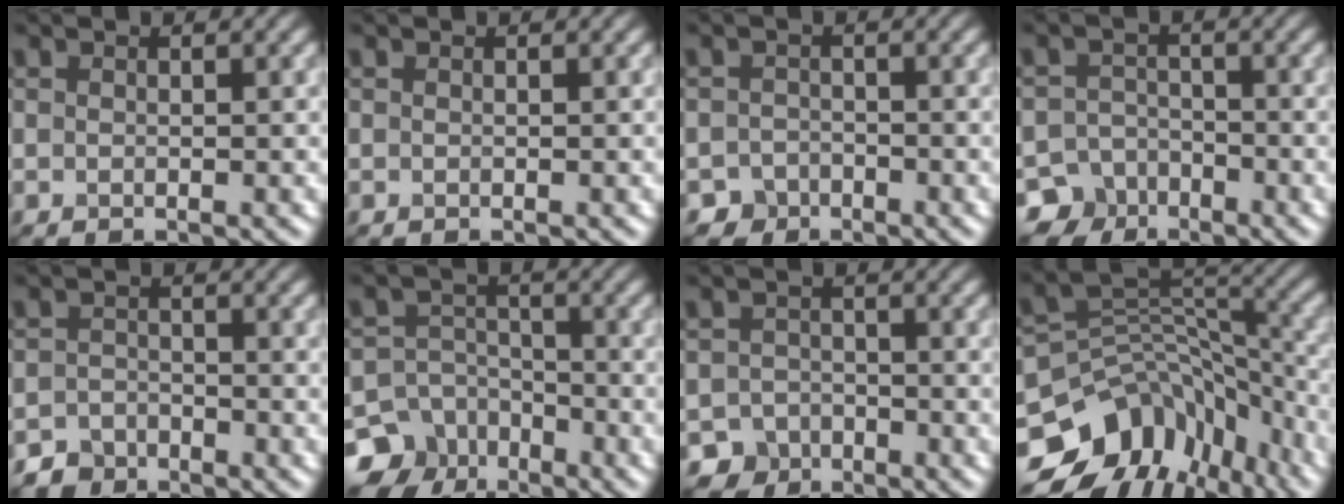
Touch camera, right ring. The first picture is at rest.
{"total": 0.0}
{"total": 2.3, "force": [-1.7, 1.5, -0.1], "torque": [0.017, 0.006, -0.031]}
{"total": 6.1, "force": [-4.4, 4.1, 0.7], "torque": [0.013, -0.010, -0.079]}
{"total": 2.6, "force": [-2.2, 1.3, 0.0], "torque": [0.011, 0.002, -0.046]}
{"total": 8.2, "force": [-5.5, 5.8, 1.6], "torque": [-0.018, -0.012, -0.106]}
{"total": 3.7, "force": [-2.7, 2.6, 0.1], "torque": [0.022, 0.002, -0.045]}
{"total": 13.8, "force": [-8.0, 9.5, 6.1], "torque": [-0.137, 0.020, -0.112]}